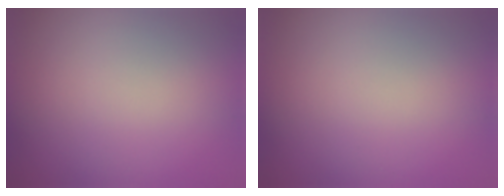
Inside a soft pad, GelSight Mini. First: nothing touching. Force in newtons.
{"total": 0.0}